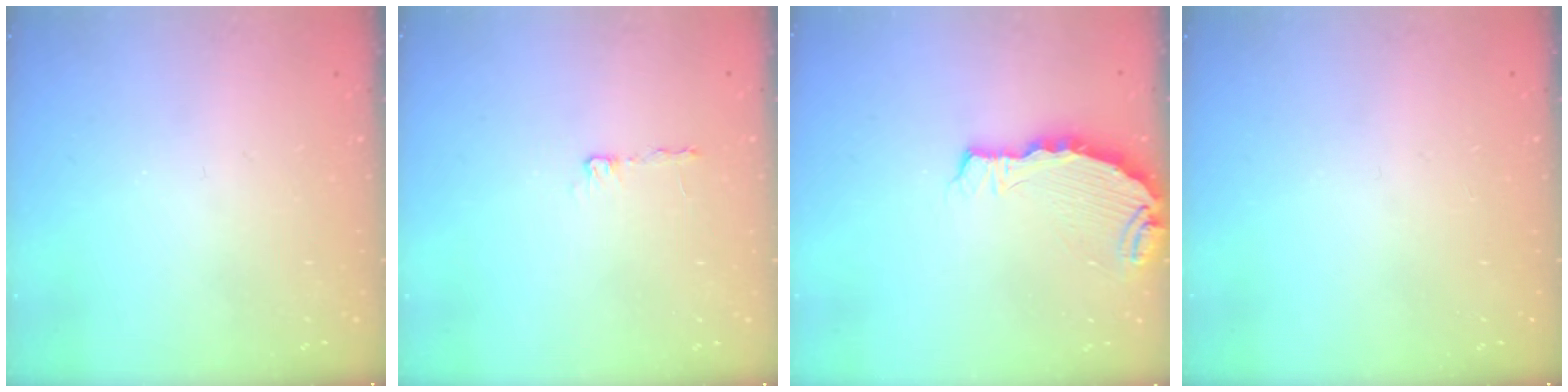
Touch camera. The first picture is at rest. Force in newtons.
{"total": 3.4, "press": 3.4, "slide": 0.3}
{"total": 5.8, "press": 5.8, "slide": 0.1}
{"total": 0.0}